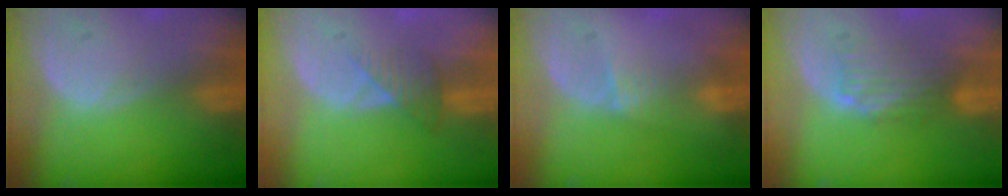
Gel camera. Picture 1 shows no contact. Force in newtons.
{"total": 3.3, "press": 3.1, "slide": 1.1}
{"total": 2.3, "press": 2.1, "slide": 1.0}
{"total": 5.1, "press": 4.3, "slide": 2.7}